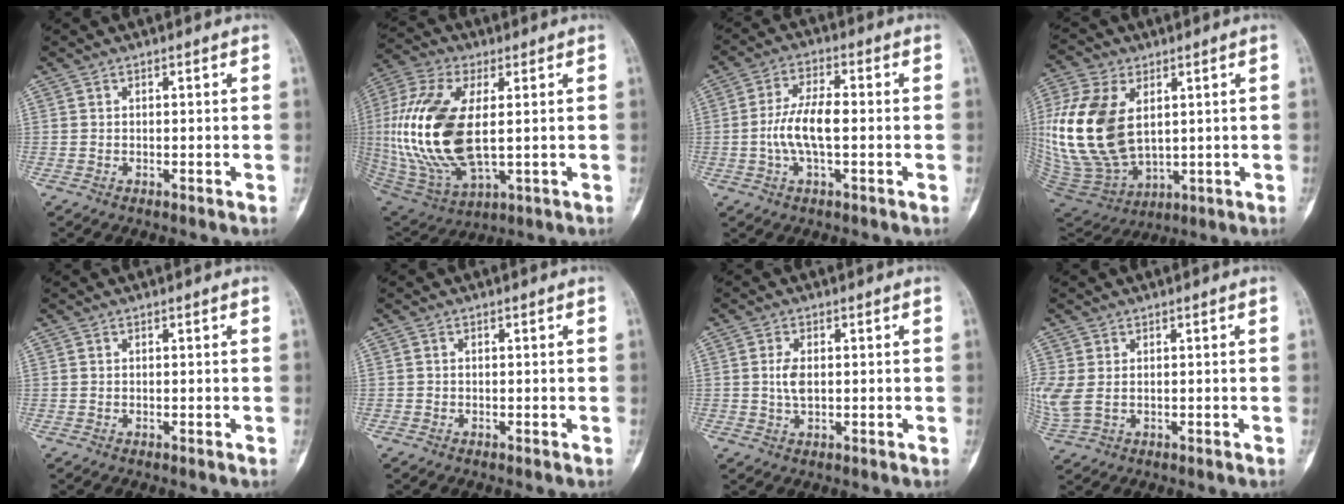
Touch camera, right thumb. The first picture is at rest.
{"total": 21.8, "force": [1.1, 10.7, 19.0], "torque": [-0.414, -0.010, 0.031]}
{"total": 8.2, "force": [-0.9, 3.1, 7.5], "torque": [-0.157, 0.017, -0.021]}
{"total": 20.0, "force": [3.4, 12.6, 15.2], "torque": [-0.316, -0.021, 0.081]}
{"total": 0.0}
{"total": 0.0}
{"total": 3.3, "force": [0.3, 1.8, 2.8], "torque": [-0.054, 0.000, 0.008]}
{"total": 5.1, "force": [0.1, 2.9, 4.2], "torque": [-0.123, 0.009, 0.014]}